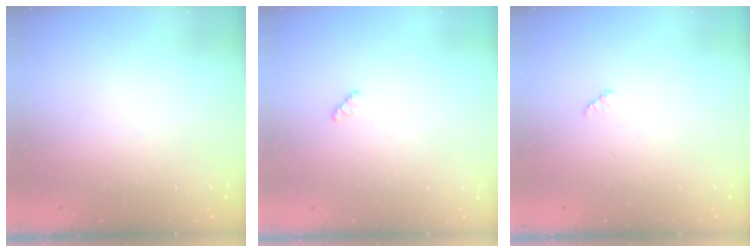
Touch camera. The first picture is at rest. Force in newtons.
{"total": 2.9, "press": 2.9, "slide": 0.3}
{"total": 1.3, "press": 1.3, "slide": 0.2}